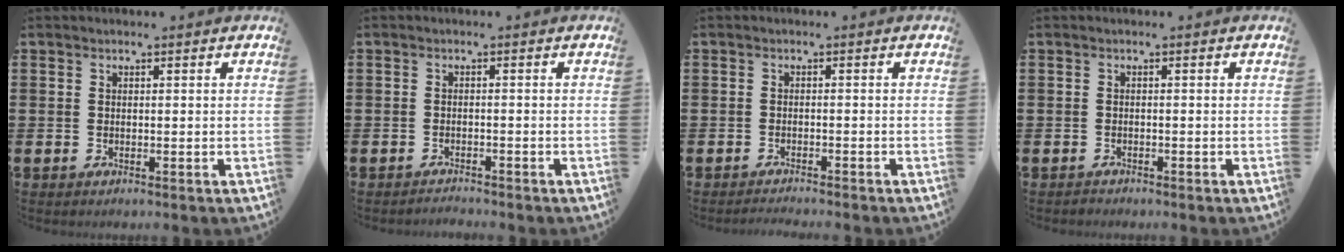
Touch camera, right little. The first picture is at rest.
{"total": 1.1, "force": [-1.1, 0.0, -0.1], "torque": [-0.001, 0.002, -0.024]}
{"total": 1.0, "force": [-1.0, -0.2, 0.1], "torque": [-0.001, 0.000, -0.021]}
{"total": 0.5, "force": [-0.5, 0.2, 0.0], "torque": [-0.001, -0.001, -0.012]}